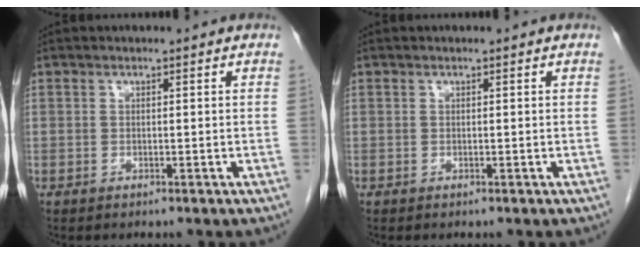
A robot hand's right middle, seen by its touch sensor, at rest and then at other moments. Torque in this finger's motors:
{"motor_torque": [-0.05, 0.10, -0.03, -0.01]}